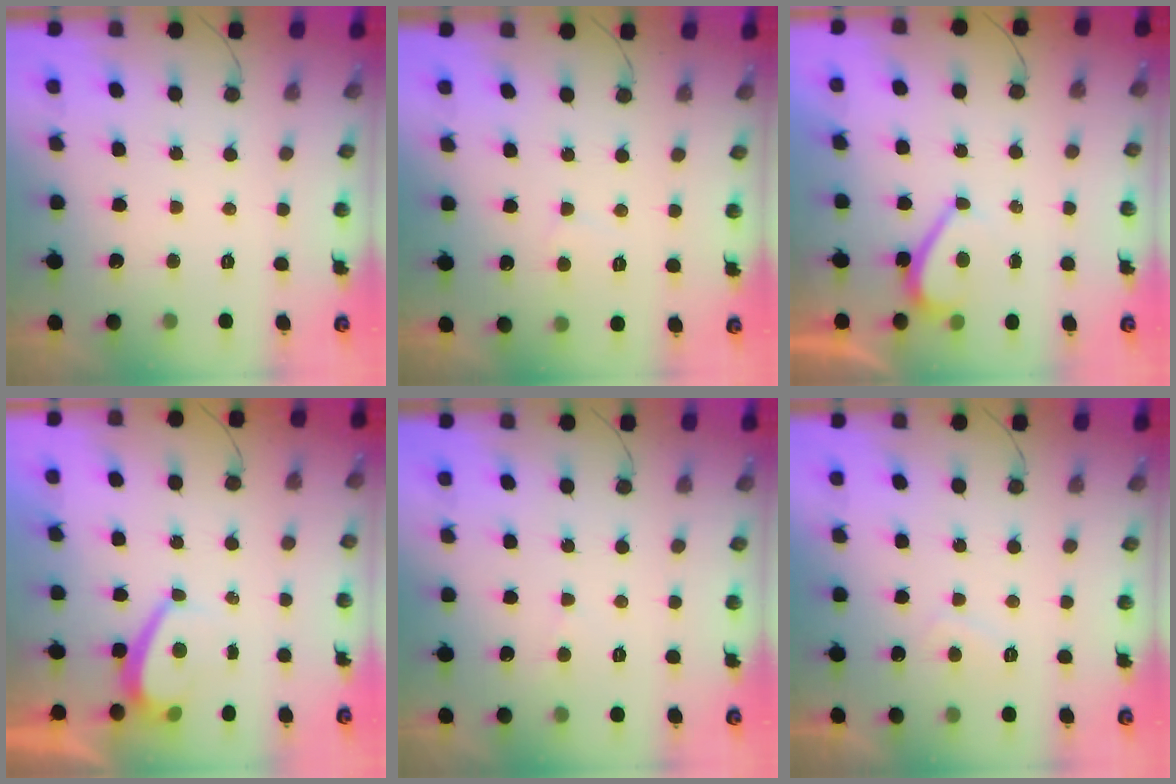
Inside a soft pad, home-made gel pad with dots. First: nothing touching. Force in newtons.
{"total": 2.9, "press": 2.9, "slide": 0.3}
{"total": 2.8, "press": 2.8, "slide": 0.5}
{"total": 1.7, "press": 1.6, "slide": 0.6}
{"total": 2.4, "press": 2.4, "slide": 0.4}
{"total": 1.8, "press": 1.6, "slide": 0.8}